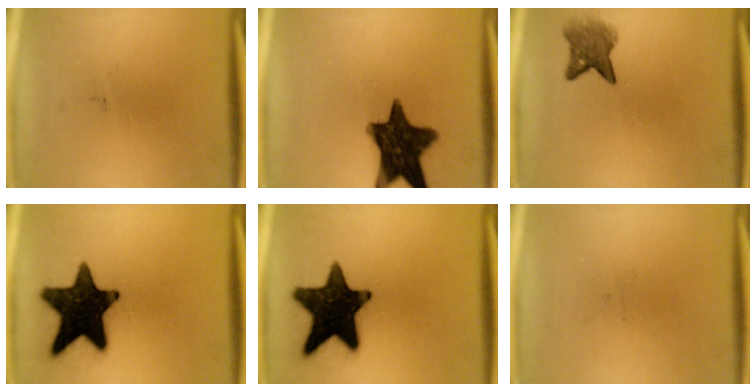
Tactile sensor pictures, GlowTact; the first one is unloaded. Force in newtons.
{"total": 14.4}
{"total": 4.2}
{"total": 17.7}
{"total": 17.7}
{"total": 0.0}